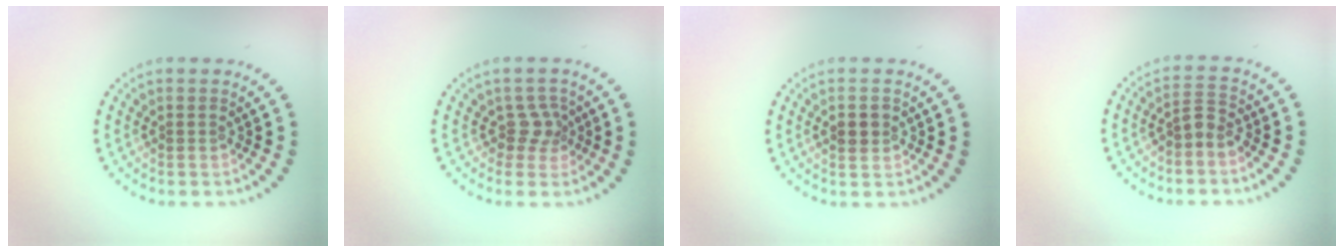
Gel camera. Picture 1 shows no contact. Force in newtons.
{"total": 1.9, "press": 1.4, "slide": 1.3}
{"total": 1.9, "press": 1.9, "slide": 0.1}
{"total": 1.9, "press": 1.4, "slide": 1.2}